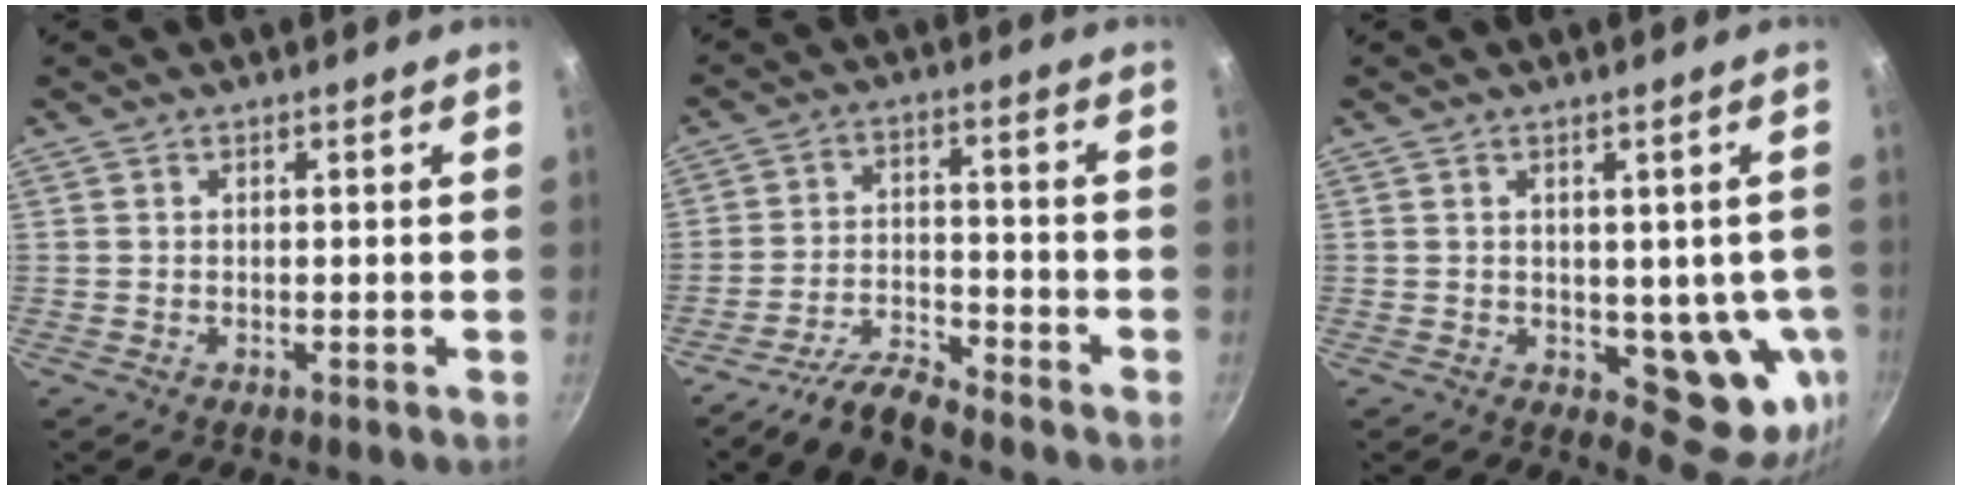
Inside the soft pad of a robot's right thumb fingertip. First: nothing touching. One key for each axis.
{"total": 6.6, "fx": -5.9, "fy": 1.4, "fz": 2.4, "tx": -0.050, "ty": 0.052, "tz": -0.121}
{"total": 11.2, "fx": -1.0, "fy": 6.2, "fz": 9.3, "tx": -0.058, "ty": -0.013, "tz": -0.004}